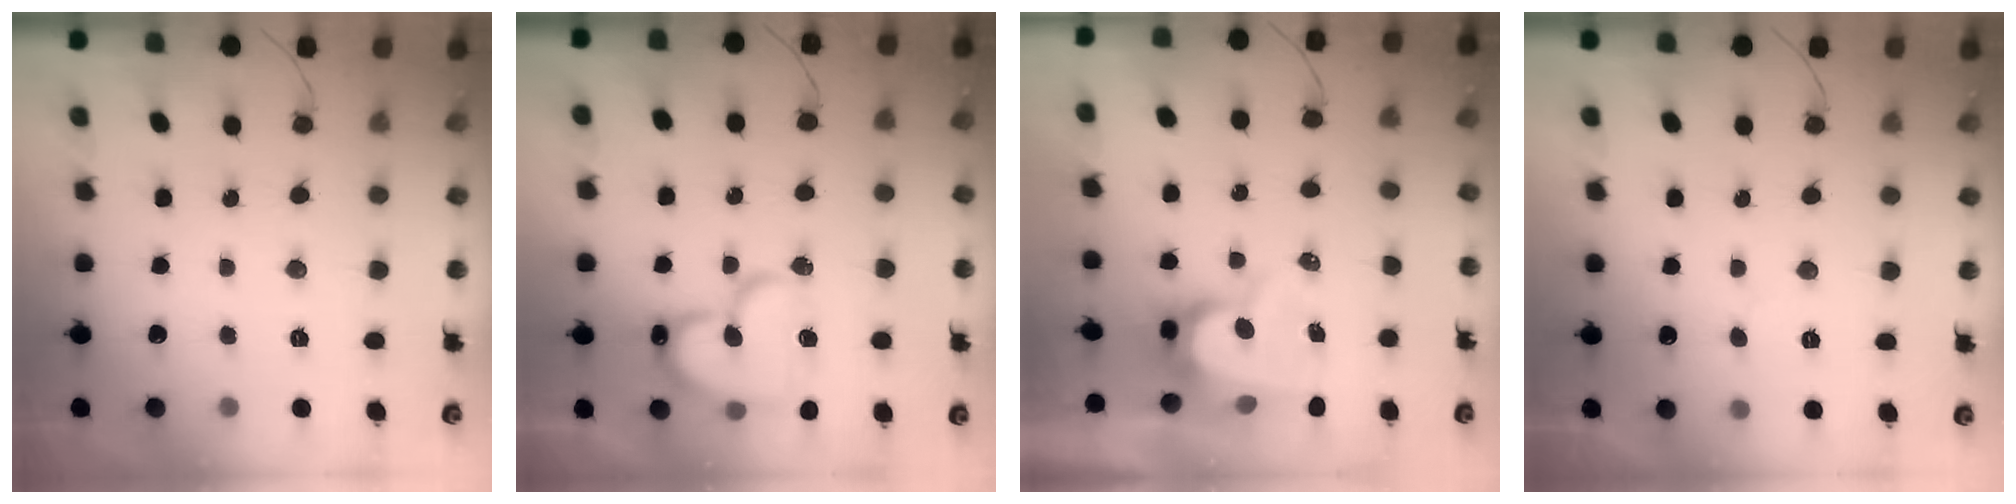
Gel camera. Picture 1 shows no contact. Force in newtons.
{"total": 17.2, "press": 17.1, "slide": 1.7}
{"total": 8.7, "press": 8.6, "slide": 0.8}
{"total": 4.1, "press": 4.1, "slide": 0.2}